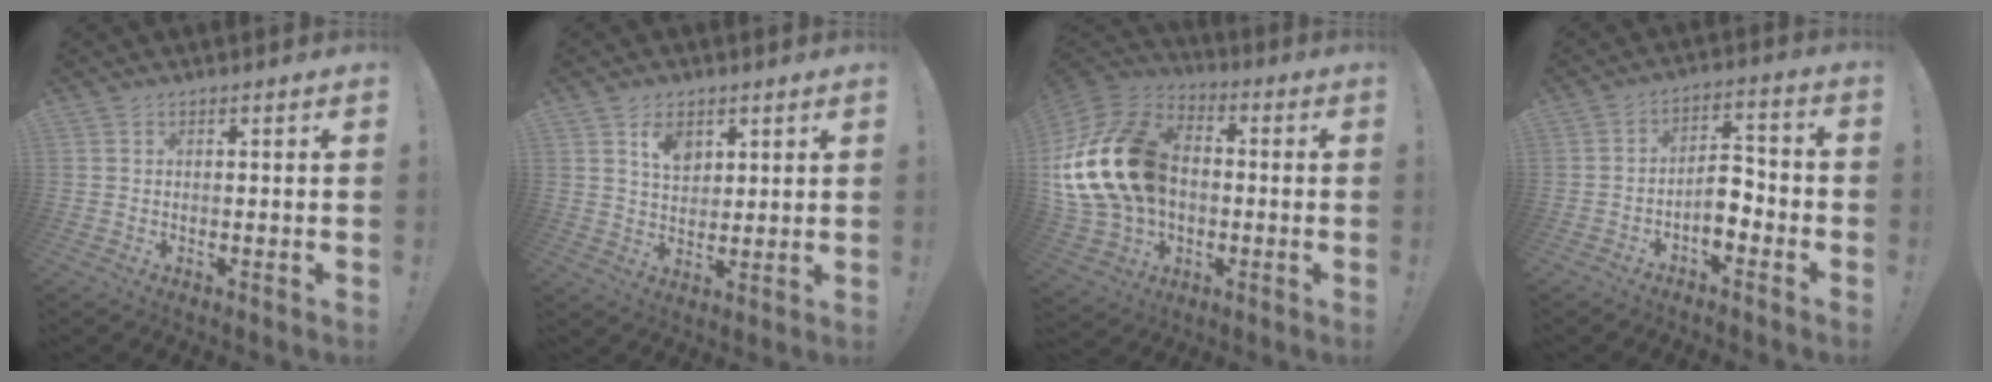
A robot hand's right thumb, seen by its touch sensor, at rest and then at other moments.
{"total": 6.8, "force": [3.5, 4.4, 3.8], "torque": [-0.060, -0.009, 0.063]}
{"total": 24.6, "force": [1.0, 17.7, 17.0], "torque": [-0.325, 0.020, 0.032]}
{"total": 7.2, "force": [-3.4, 3.7, 5.1], "torque": [-0.080, 0.015, -0.060]}